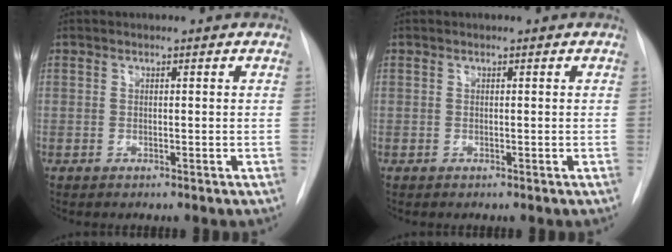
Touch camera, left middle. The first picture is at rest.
{"total": 0.0}